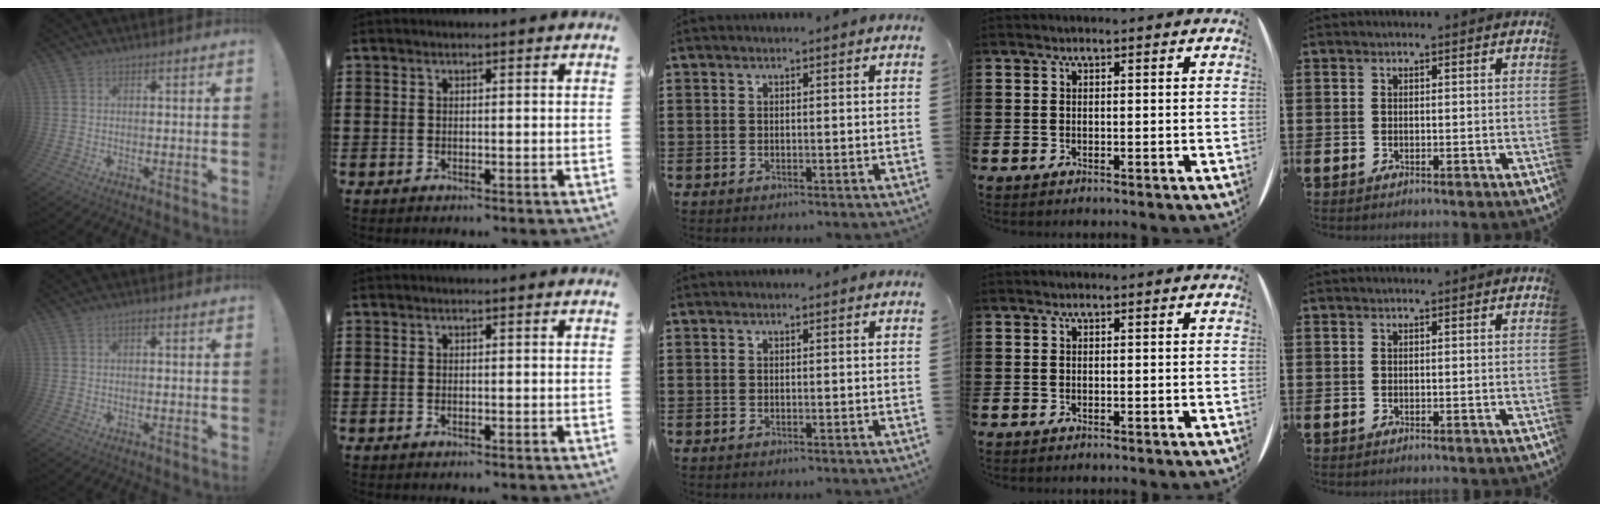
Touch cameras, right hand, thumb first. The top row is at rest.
{"thumb": {"total": 0.8, "force": [-0.5, 0.3, 0.5], "torque": [-0.010, 0.003, -0.009]}}